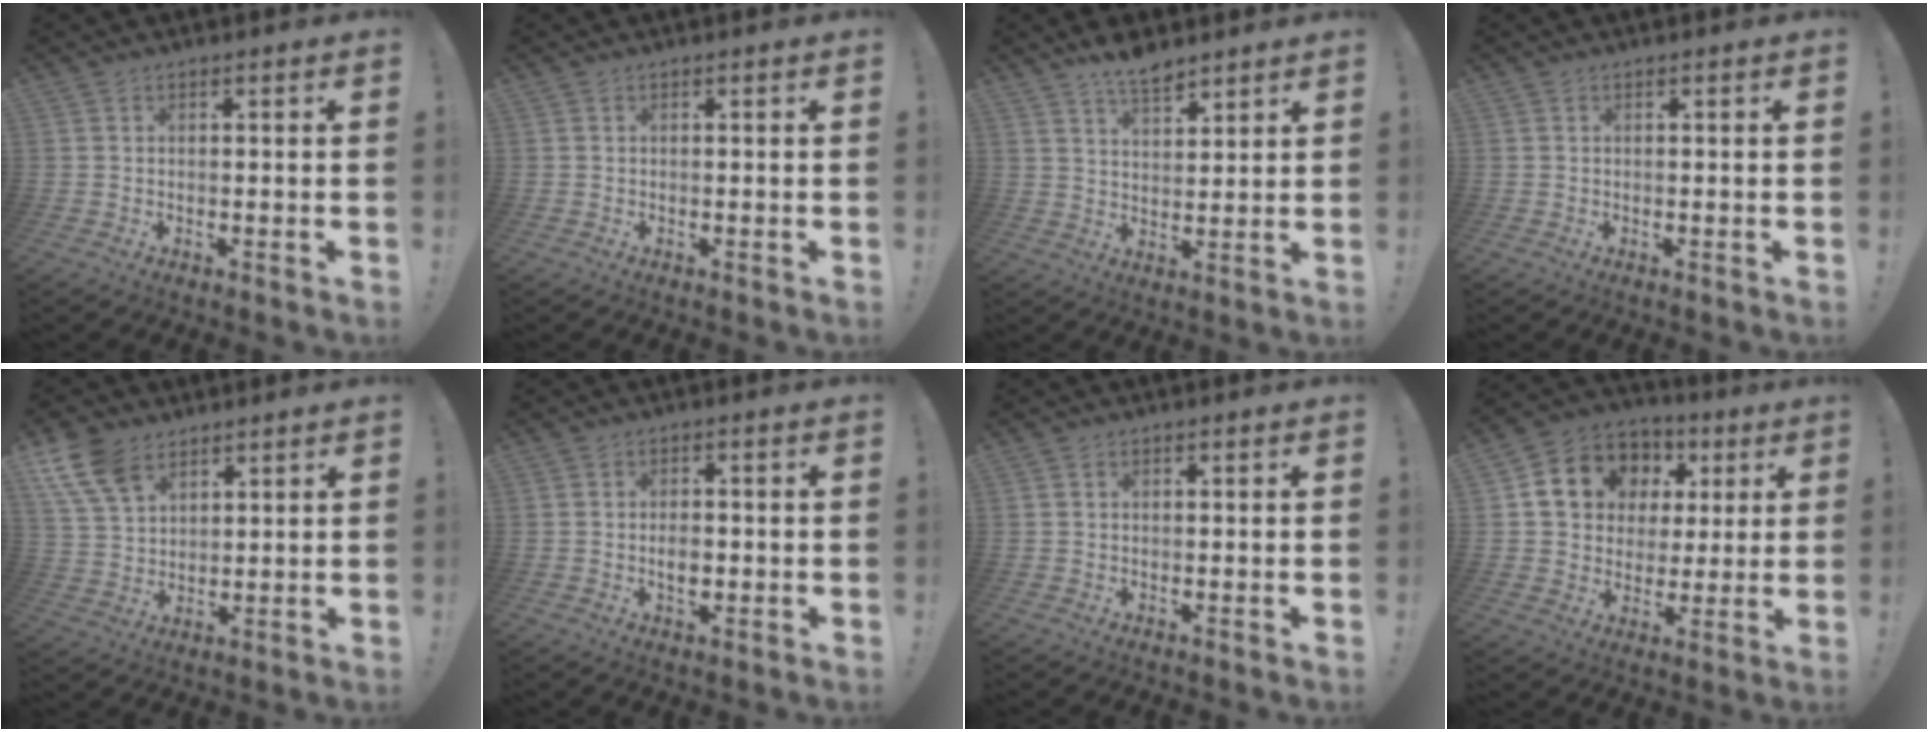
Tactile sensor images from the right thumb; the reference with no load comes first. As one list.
[{"total": 0.0}, {"total": 7.2, "force": [5.9, 2.5, 3.4], "torque": [-0.051, -0.039, 0.105]}, {"total": 0.0}, {"total": 11.8, "force": [7.2, 7.5, 5.6], "torque": [-0.114, -0.031, 0.144]}, {"total": 3.9, "force": [-0.9, 2.4, 2.9], "torque": [-0.029, -0.001, -0.018]}, {"total": 0.5, "force": [0.3, 0.4, 0.1], "torque": [0.005, -0.001, 0.003]}, {"total": 13.5, "force": [4.5, 11.5, 5.5], "torque": [-0.079, -0.015, 0.100]}]